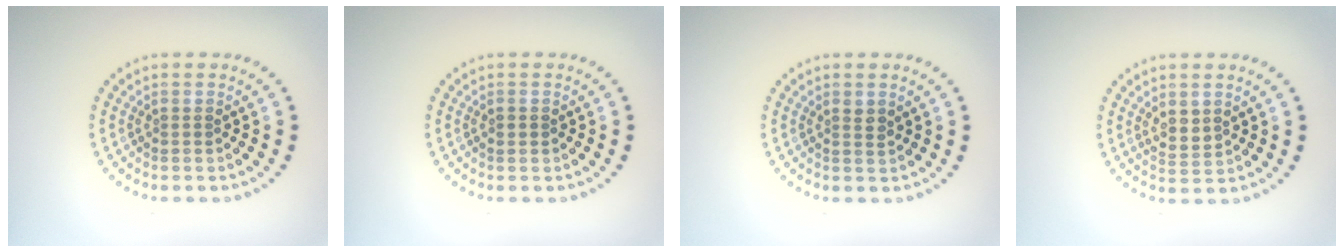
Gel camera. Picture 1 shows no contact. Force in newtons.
{"total": 0.9, "press": 0.9, "slide": 0.1}
{"total": 1.0, "press": 0.8, "slide": 0.5}
{"total": 1.9, "press": 1.6, "slide": 1.1}